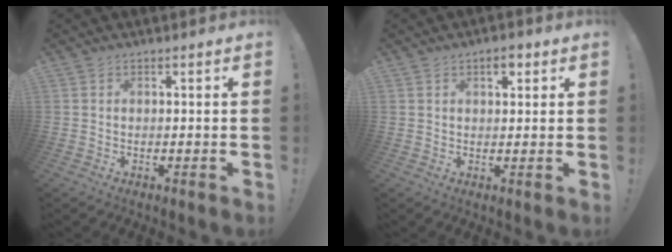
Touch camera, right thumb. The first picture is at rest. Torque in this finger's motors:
{"motor_torque": [-0.21, 0.26, -0.07, 0.10, 0.15]}